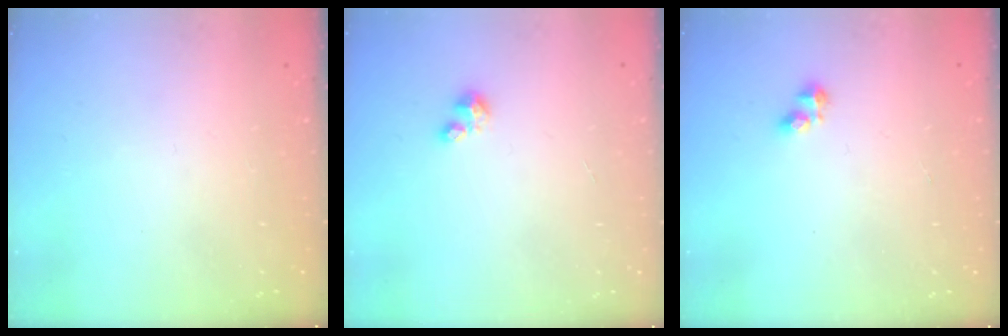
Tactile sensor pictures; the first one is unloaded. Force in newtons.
{"total": 2.5, "press": 2.5, "slide": 0.3}
{"total": 2.7, "press": 2.7, "slide": 0.4}